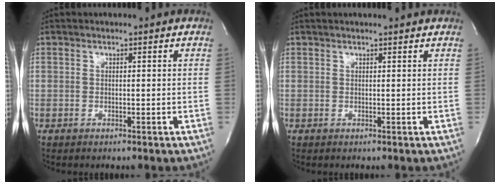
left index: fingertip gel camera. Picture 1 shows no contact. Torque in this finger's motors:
{"motor_torque": [0.63, -0.74, 0.32, 0.05]}